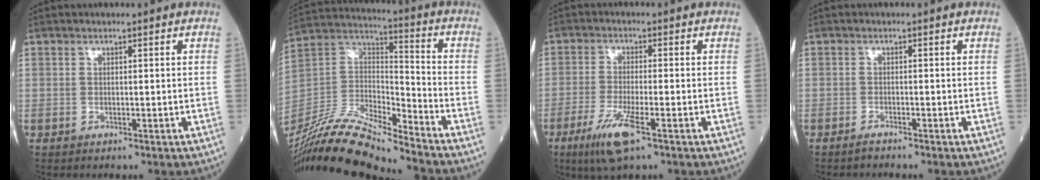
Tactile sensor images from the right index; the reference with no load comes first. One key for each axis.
{"total": 18.4, "fx": -16.7, "fy": 0.9, "fz": 7.6, "tx": -0.161, "ty": 0.013, "tz": -0.314}
{"total": 7.0, "fx": -3.8, "fy": 0.6, "fz": 5.8, "tx": -0.122, "ty": -0.018, "tz": -0.069}
{"total": 0.9, "fx": -0.8, "fy": -0.1, "fz": 0.3, "tx": -0.010, "ty": -0.002, "tz": -0.012}